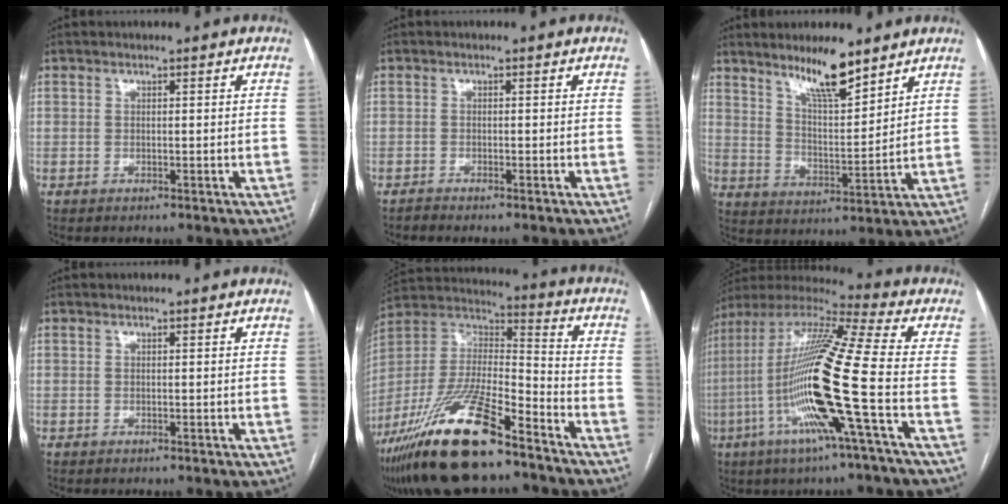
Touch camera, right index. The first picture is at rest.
{"total": 0.9, "force": [-0.8, -0.1, 0.4], "torque": [-0.008, 0.000, -0.014]}
{"total": 9.3, "force": [7.1, 1.4, 5.9], "torque": [-0.108, -0.009, 0.131]}
{"total": 0.0}
{"total": 22.8, "force": [-15.7, 4.8, 15.8], "torque": [-0.328, -0.027, -0.285]}
{"total": 20.9, "force": [-5.2, -0.5, 20.3], "torque": [-0.417, -0.019, -0.115]}